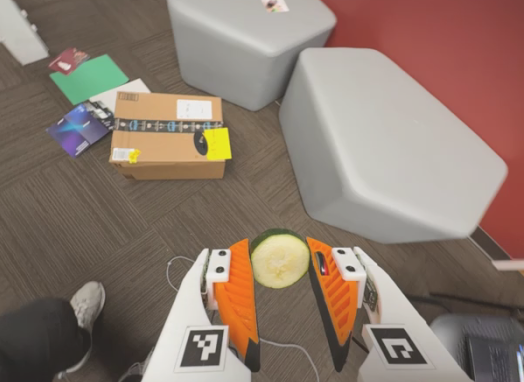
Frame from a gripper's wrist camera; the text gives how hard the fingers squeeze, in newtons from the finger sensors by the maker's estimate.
{"total": 10.0, "left": 10.1, "right": 9.8}